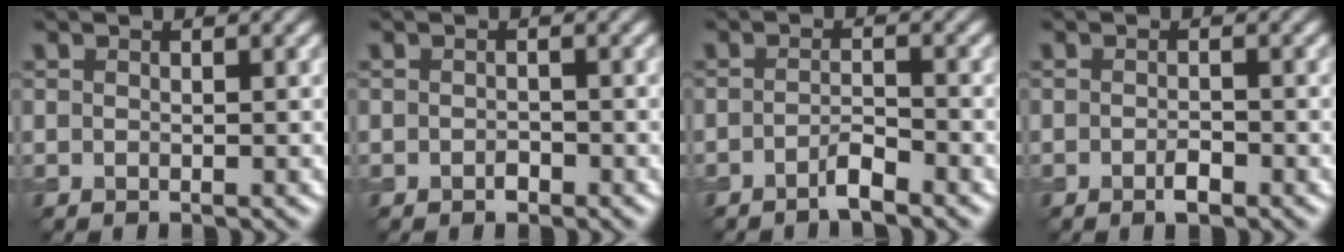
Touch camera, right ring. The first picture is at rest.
{"total": 0.8, "force": [-0.5, 0.5, 0.4], "torque": [-0.006, -0.002, -0.008]}
{"total": 1.9, "force": [-1.4, 0.2, 1.3], "torque": [-0.023, 0.005, -0.030]}
{"total": 1.3, "force": [-0.8, 0.4, 1.0], "torque": [-0.020, -0.002, -0.014]}